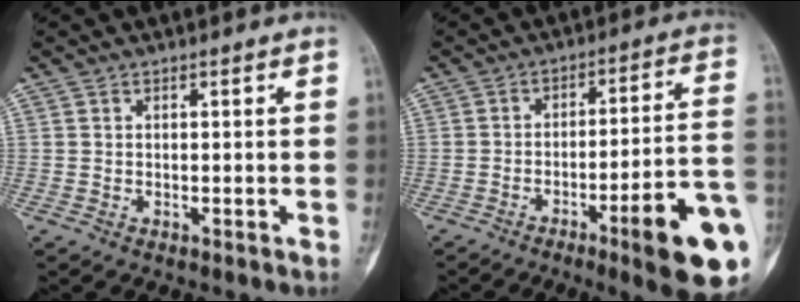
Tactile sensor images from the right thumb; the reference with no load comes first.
{"total": 18.3, "force": [-7.0, 2.7, 16.7], "torque": [-0.182, 0.031, -0.094]}